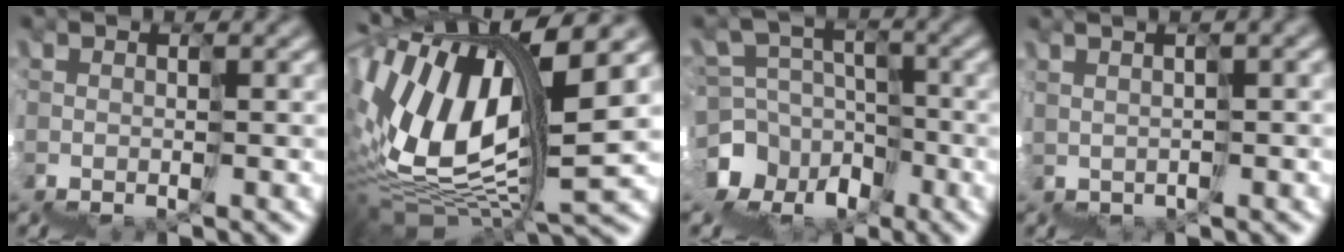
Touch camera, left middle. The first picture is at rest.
{"total": 7.7, "force": [4.3, 2.8, 5.8], "torque": [-0.138, 0.036, 0.059]}
{"total": 5.0, "force": [-3.9, 2.1, -2.2], "torque": [0.045, 0.046, -0.082]}
{"total": 2.5, "force": [2.0, -0.5, 1.3], "torque": [-0.001, 0.038, 0.042]}